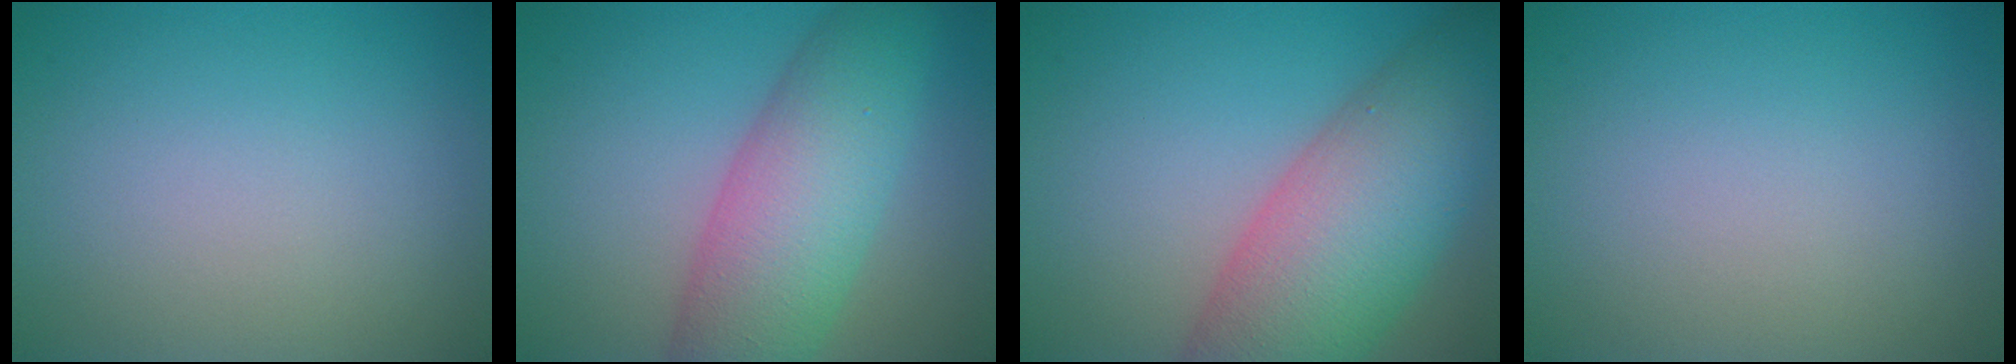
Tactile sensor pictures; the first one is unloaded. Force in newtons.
{"total": 8.4, "press": 8.4, "slide": 0.2}
{"total": 11.4, "press": 11.3, "slide": 0.5}
{"total": 0.0}